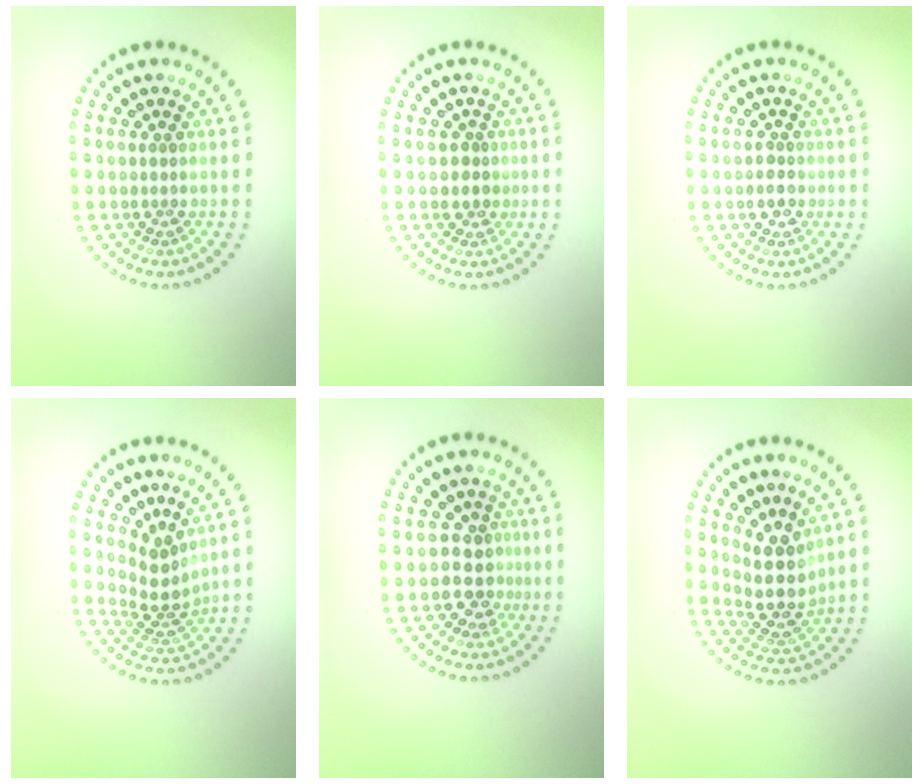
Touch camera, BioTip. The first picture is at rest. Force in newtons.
{"total": 1.6, "press": 1.4, "slide": 0.8}
{"total": 1.2, "press": 1.2, "slide": 0.2}
{"total": 2.9, "press": 2.0, "slide": 2.1}
{"total": 2.9, "press": 2.5, "slide": 1.5}
{"total": 3.9, "press": 3.1, "slide": 2.4}